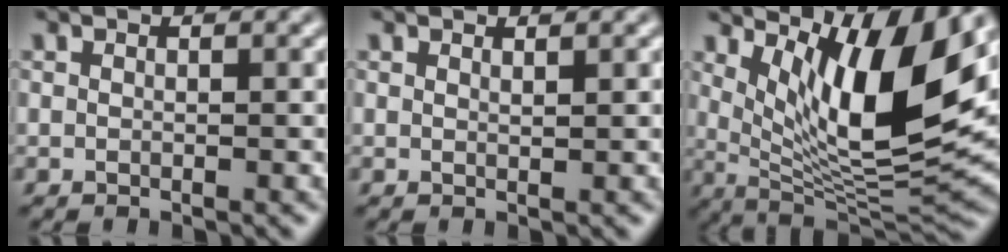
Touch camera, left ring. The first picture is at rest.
{"total": 0.6, "force": [0.5, 0.0, 0.2], "torque": [-0.001, -0.001, 0.010]}
{"total": 11.1, "force": [4.6, 3.0, 9.6], "torque": [-0.150, -0.020, 0.092]}